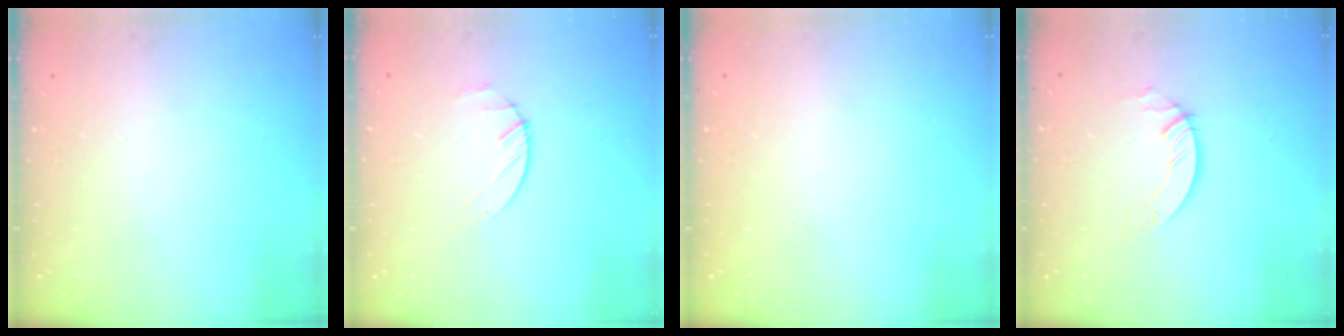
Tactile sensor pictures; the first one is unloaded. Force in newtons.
{"total": 1.4, "press": 1.3, "slide": 0.2}
{"total": 0.0}
{"total": 3.3, "press": 3.3, "slide": 0.2}